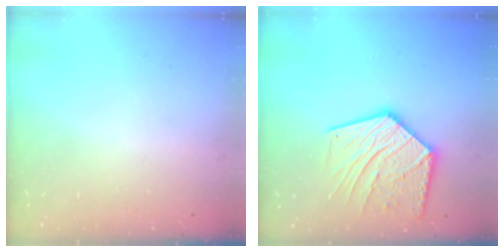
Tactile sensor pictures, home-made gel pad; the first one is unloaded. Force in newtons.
{"total": 19.3, "press": 19.3, "slide": 1.1}